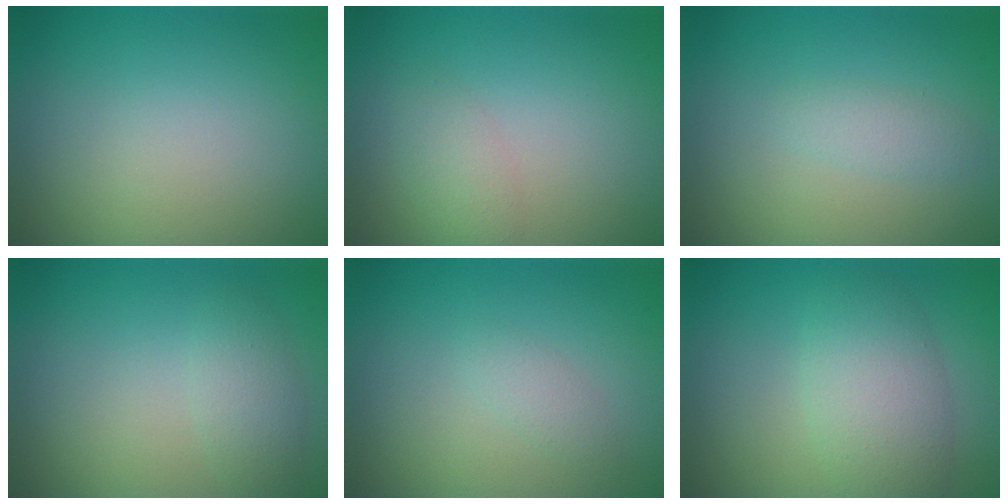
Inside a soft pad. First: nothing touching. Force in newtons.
{"total": 1.6, "press": 1.6, "slide": 0.1}
{"total": 1.3, "press": 1.3, "slide": 0.1}
{"total": 2.0, "press": 2.0, "slide": 0.1}
{"total": 1.0, "press": 1.0, "slide": 0.1}
{"total": 4.7, "press": 4.7, "slide": 0.1}